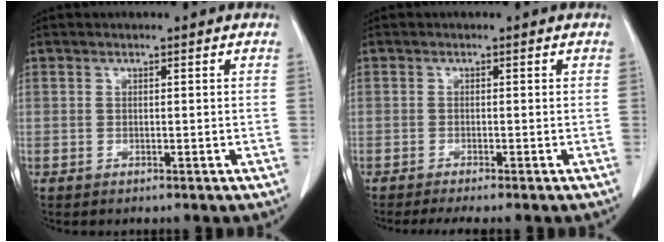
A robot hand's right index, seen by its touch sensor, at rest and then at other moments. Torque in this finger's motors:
{"motor_torque": [0.43, -0.40, 0.13, 0.05]}